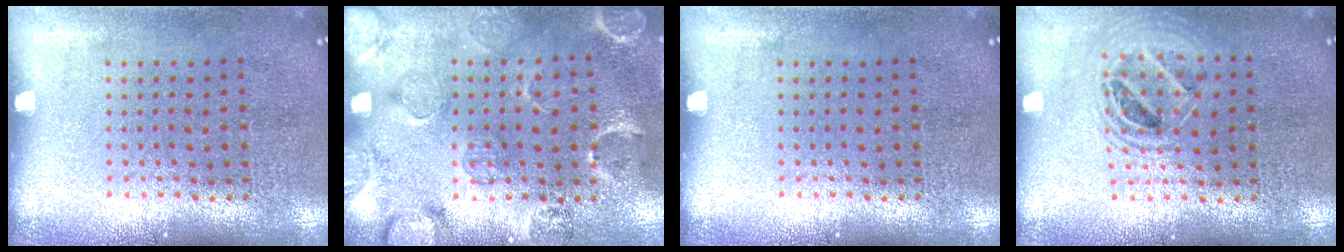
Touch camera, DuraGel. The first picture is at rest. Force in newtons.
{"total": 2.8, "press": 1.8, "slide": 2.1}
{"total": 0.0}
{"total": 1.5, "press": 1.3, "slide": 0.8}